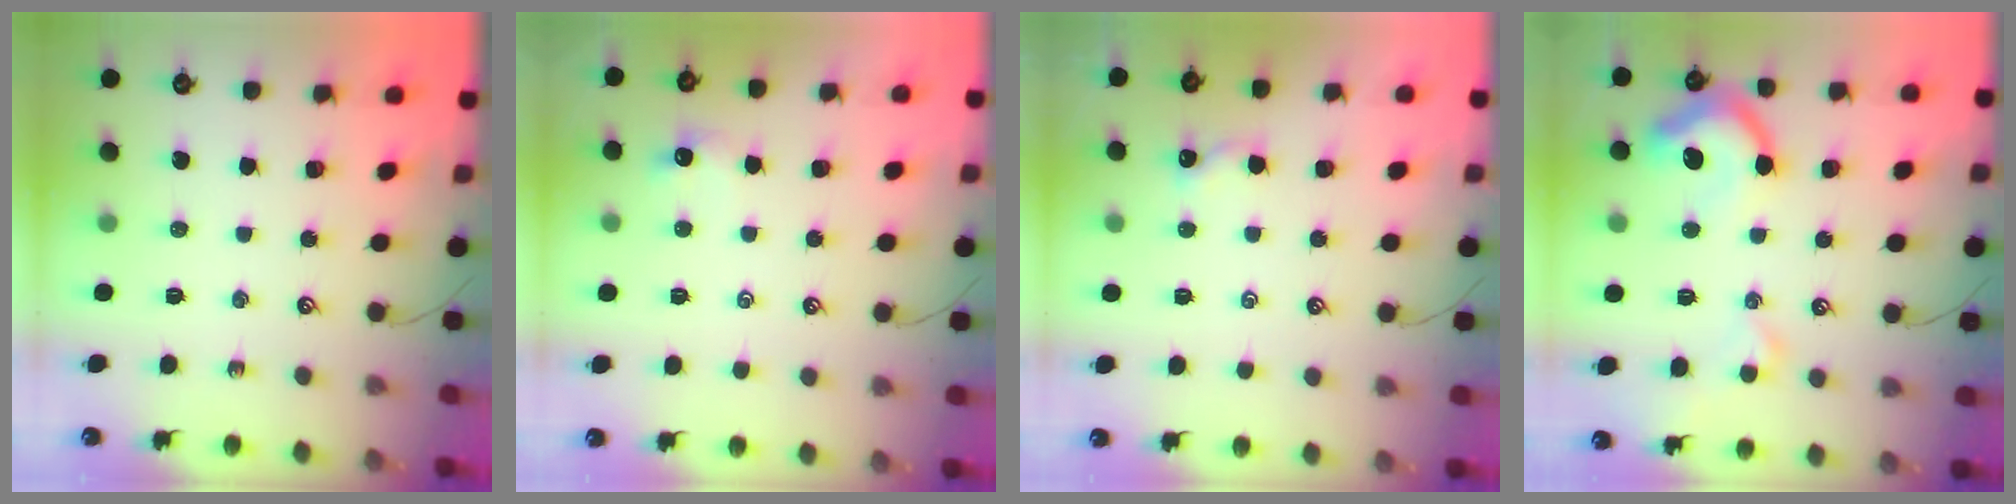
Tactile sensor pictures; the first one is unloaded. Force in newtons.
{"total": 1.3, "press": 1.1, "slide": 0.6}
{"total": 0.9, "press": 0.9, "slide": 0.3}
{"total": 10.1, "press": 9.9, "slide": 1.9}